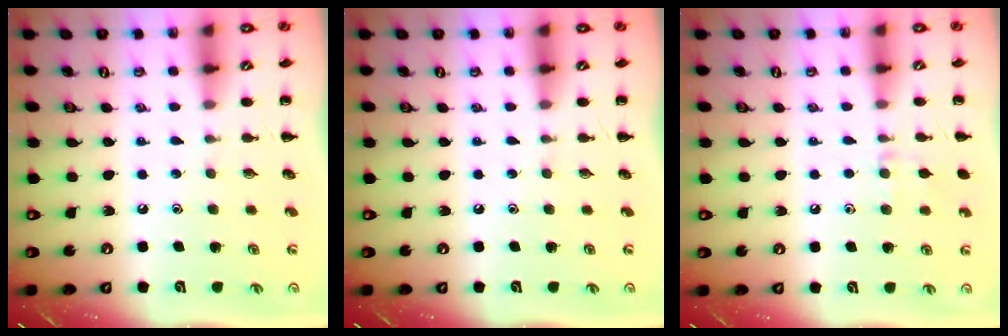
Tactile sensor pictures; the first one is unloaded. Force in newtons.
{"total": 0.0}
{"total": 6.5, "press": 6.2, "slide": 2.2}